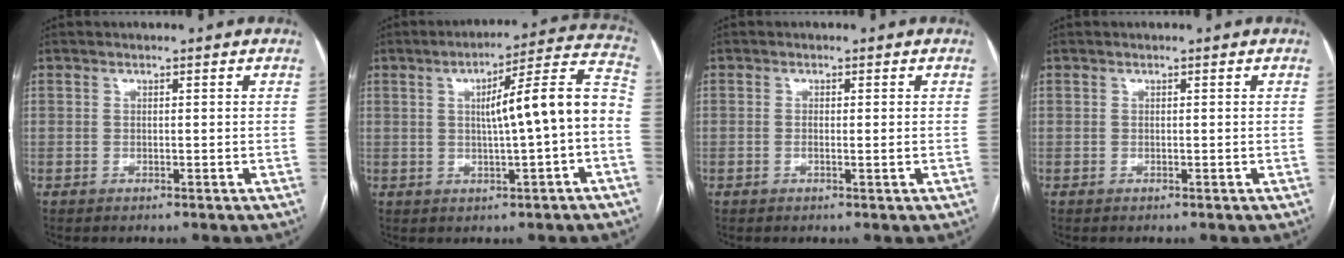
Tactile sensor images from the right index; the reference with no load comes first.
{"total": 12.5, "force": [-0.6, 0.4, 12.4], "torque": [-0.169, 0.034, -0.008]}
{"total": 1.5, "force": [0.0, 0.3, 1.4], "torque": [-0.026, 0.001, 0.004]}
{"total": 0.0}